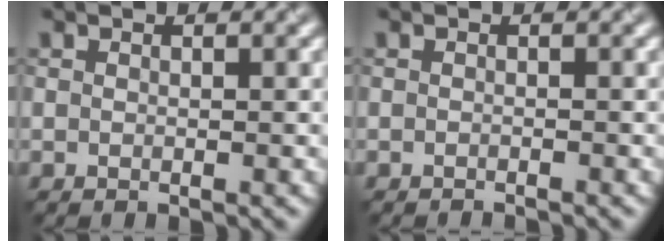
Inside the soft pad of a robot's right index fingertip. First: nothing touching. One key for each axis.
{"total": 1.0, "fx": -1.0, "fy": 0.0, "fz": 0.2, "tx": 0.004, "ty": 0.000, "tz": -0.014}